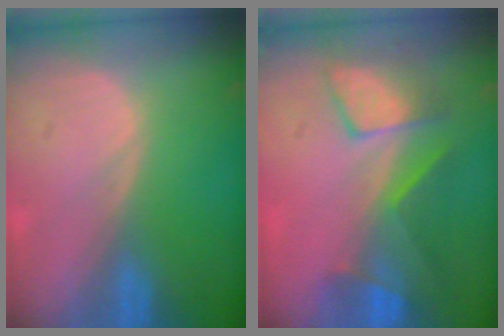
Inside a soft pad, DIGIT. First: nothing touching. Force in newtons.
{"total": 7.5, "press": 7.4, "slide": 1.3}